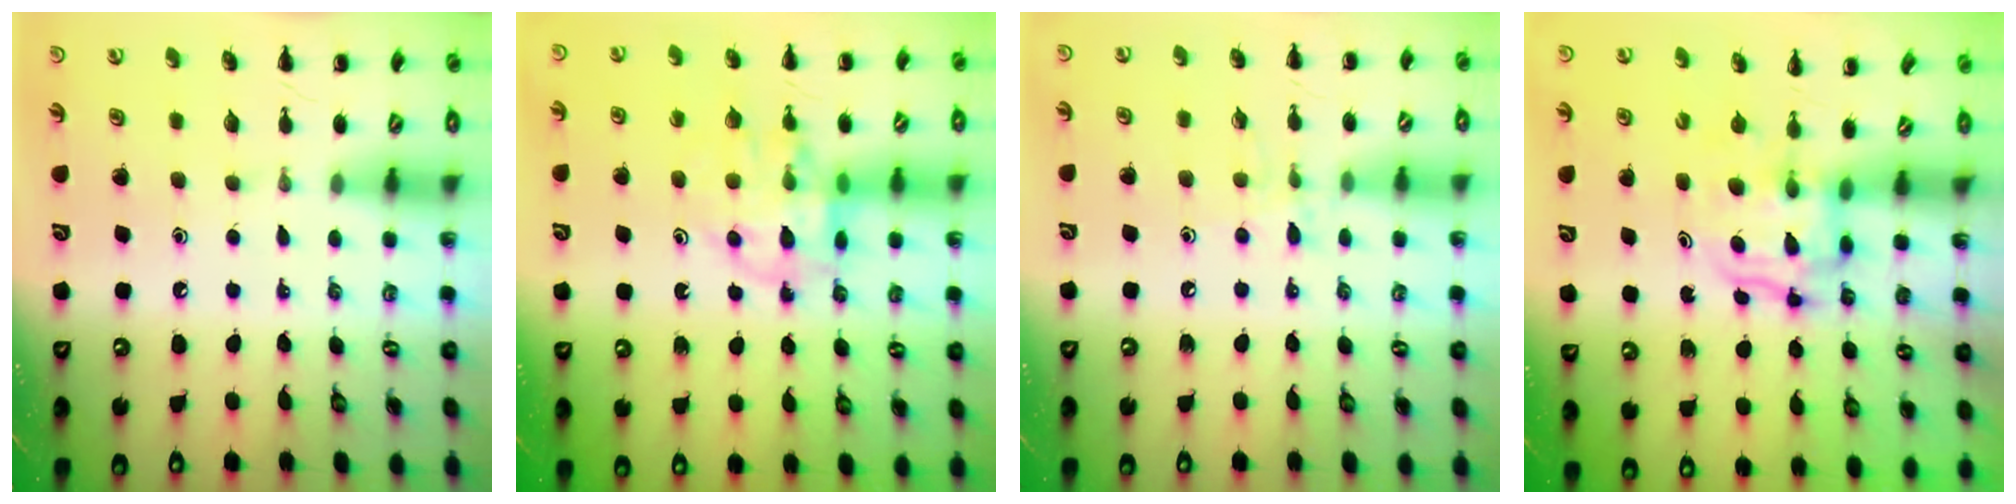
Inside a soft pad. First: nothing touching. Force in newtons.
{"total": 13.0, "press": 12.7, "slide": 2.8}
{"total": 7.2, "press": 6.9, "slide": 2.0}
{"total": 3.5, "press": 3.4, "slide": 0.3}